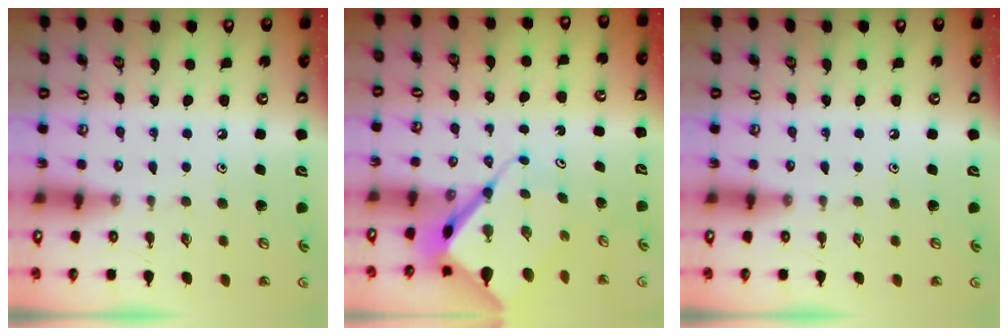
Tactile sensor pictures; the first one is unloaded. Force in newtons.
{"total": 9.8, "press": 9.7, "slide": 1.0}
{"total": 0.0}